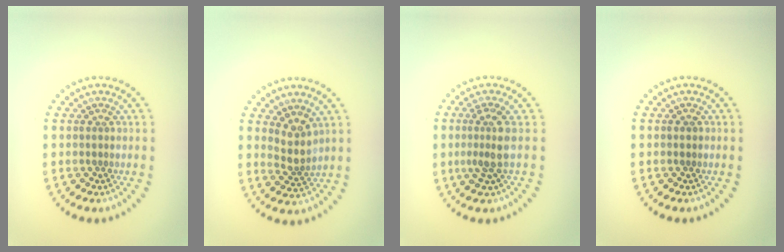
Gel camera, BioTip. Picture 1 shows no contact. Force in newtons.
{"total": 2.5, "press": 2.0, "slide": 1.4}
{"total": 2.6, "press": 2.0, "slide": 1.7}
{"total": 0.9, "press": 0.8, "slide": 0.1}